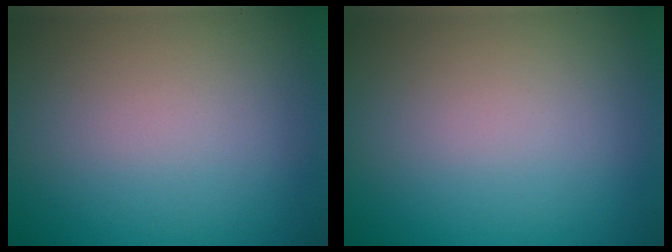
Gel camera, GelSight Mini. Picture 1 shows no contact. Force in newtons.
{"total": 0.0}